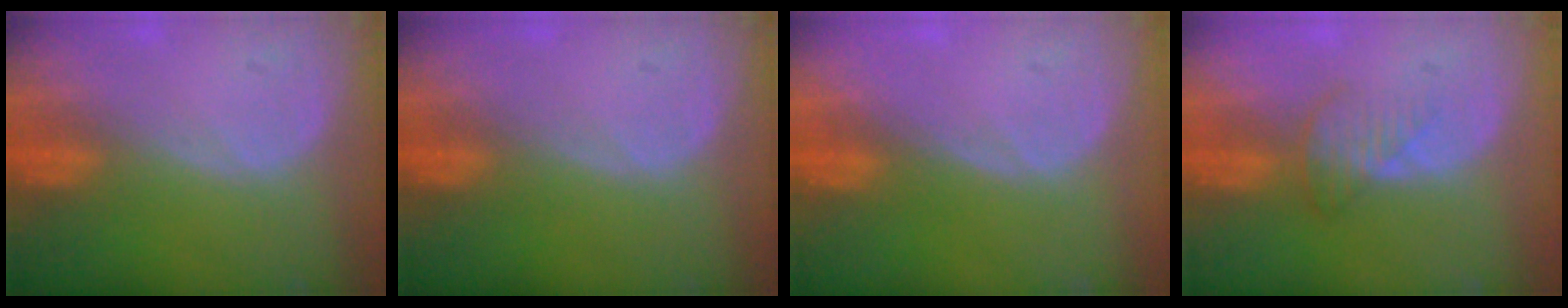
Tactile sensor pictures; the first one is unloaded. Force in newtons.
{"total": 0.0}
{"total": 0.0}
{"total": 3.6, "press": 3.1, "slide": 1.7}